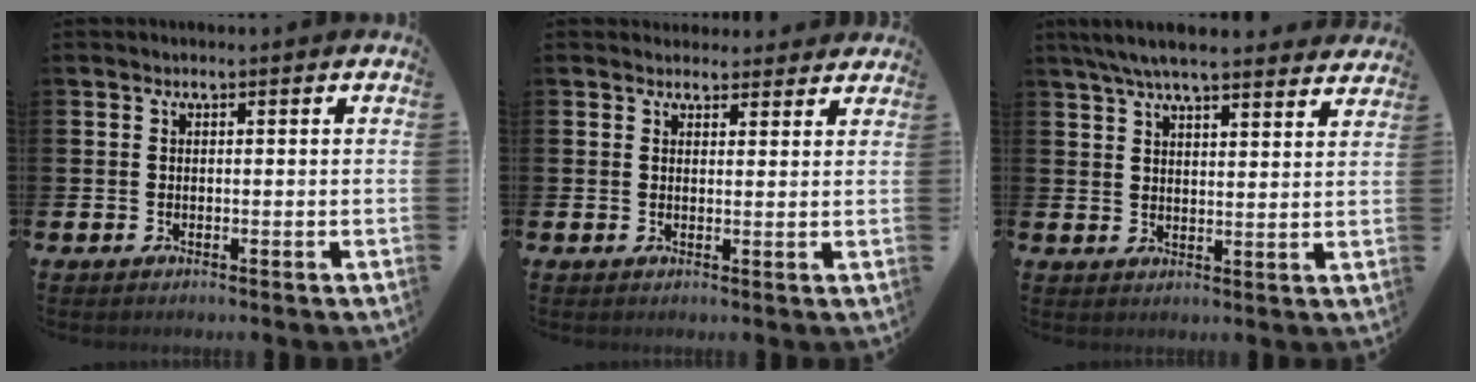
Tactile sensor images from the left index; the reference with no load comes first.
{"total": 2.6, "force": [2.4, 1.0, -0.2], "torque": [0.017, -0.016, 0.042]}
{"total": 6.7, "force": [6.2, 0.9, 2.3], "torque": [-0.060, -0.025, 0.113]}